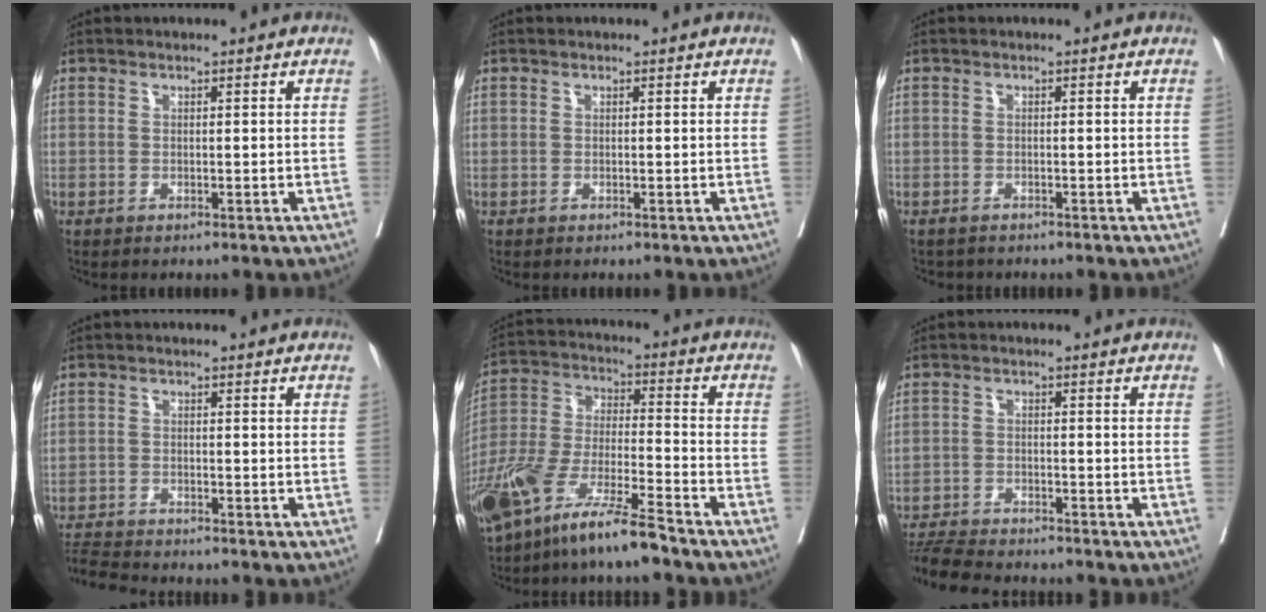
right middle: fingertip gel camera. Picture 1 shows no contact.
{"total": 0.0}
{"total": 1.4, "force": [-1.3, 0.6, -0.1], "torque": [-0.009, -0.003, -0.020]}
{"total": 4.3, "force": [-4.1, -0.9, 0.4], "torque": [-0.003, -0.017, -0.077]}
{"total": 14.9, "force": [-10.7, 1.9, 10.2], "torque": [-0.213, -0.022, -0.204]}
{"total": 7.9, "force": [-7.5, 0.2, 2.5], "torque": [-0.040, -0.014, -0.126]}